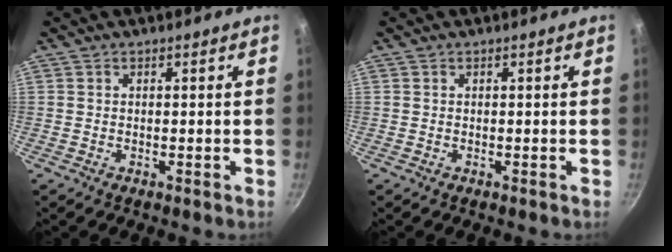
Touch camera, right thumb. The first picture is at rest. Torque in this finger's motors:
{"motor_torque": [-0.10, -0.10, 0.11, 0.01, 0.00]}